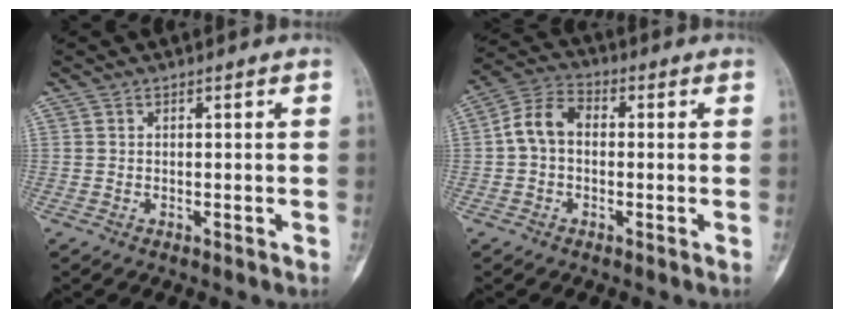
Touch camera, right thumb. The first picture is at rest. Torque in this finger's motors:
{"motor_torque": [0.02, 0.02, 0.12, -0.11, 0.08]}